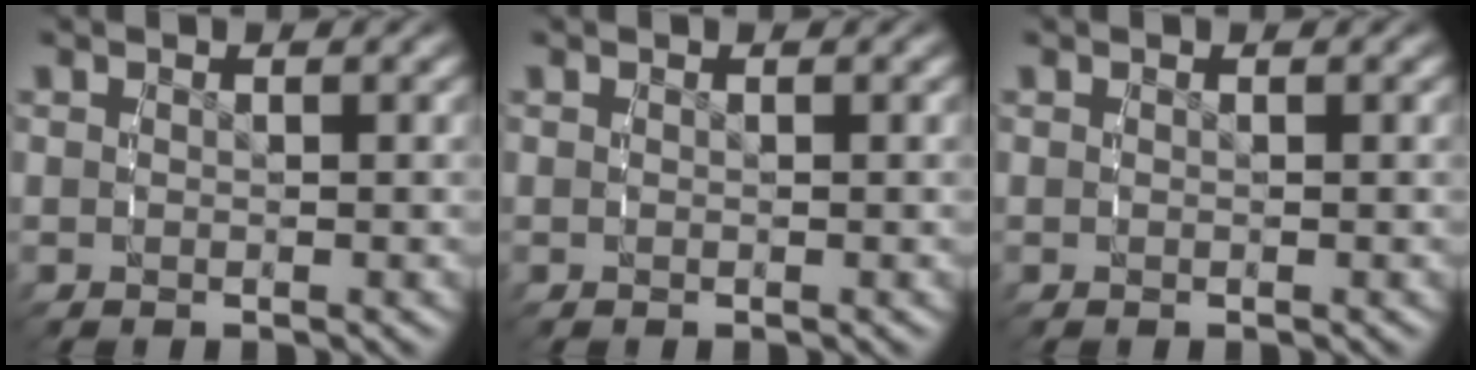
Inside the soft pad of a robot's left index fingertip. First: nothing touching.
{"total": 0.0}
{"total": 0.0}